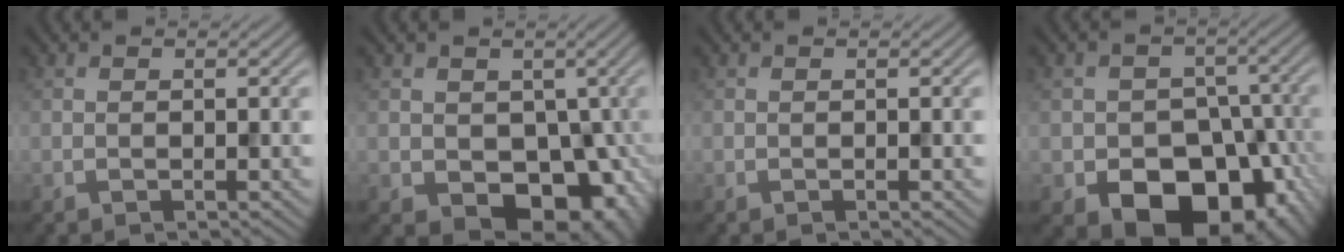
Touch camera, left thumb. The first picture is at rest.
{"total": 9.3, "force": [-1.6, 7.1, 5.8], "torque": [-0.088, -0.035, -0.015]}
{"total": 0.0}
{"total": 14.8, "force": [-7.2, 11.1, 6.6], "torque": [-0.082, -0.041, -0.114]}